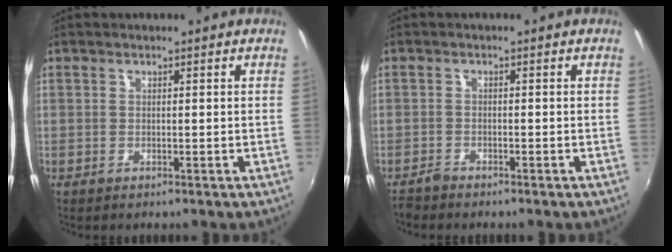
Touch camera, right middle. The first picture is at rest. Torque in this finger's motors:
{"motor_torque": [0.07, -0.09, 0.01, 0.01]}